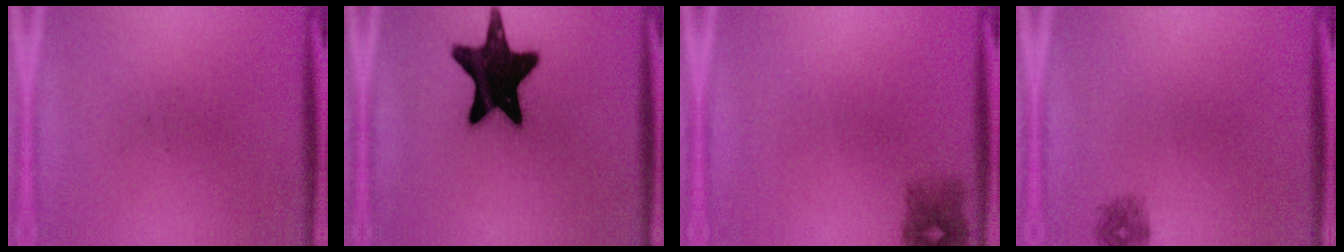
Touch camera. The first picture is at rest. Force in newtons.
{"total": 19.6}
{"total": 2.3}
{"total": 1.1}